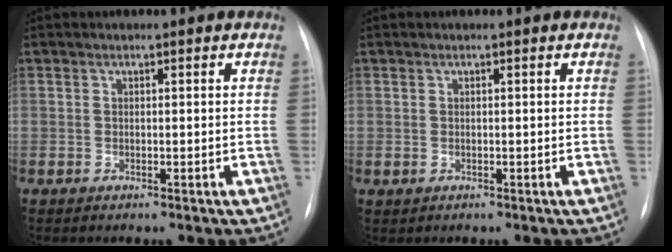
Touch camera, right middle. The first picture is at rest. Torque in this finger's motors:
{"motor_torque": [0.19, 0.01, -0.01, -0.01]}